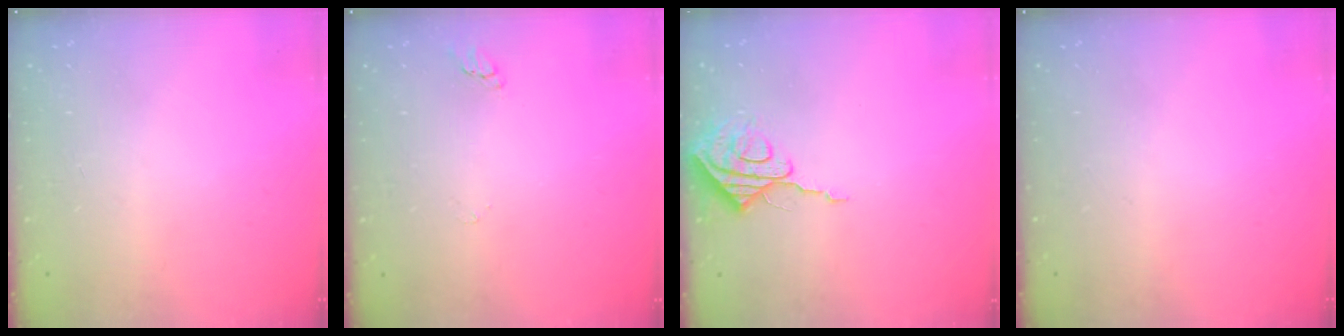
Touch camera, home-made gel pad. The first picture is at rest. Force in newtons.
{"total": 2.5, "press": 2.5, "slide": 0.2}
{"total": 8.2, "press": 8.2, "slide": 0.5}
{"total": 0.0}